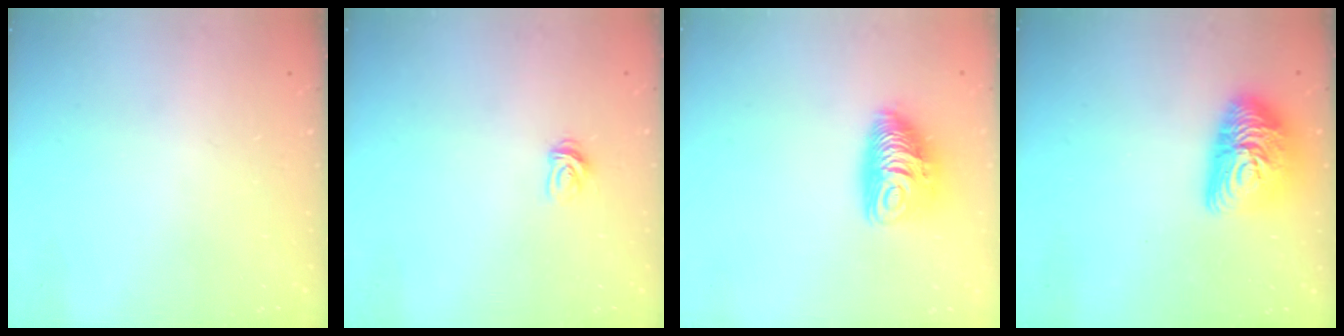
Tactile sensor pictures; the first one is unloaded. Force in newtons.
{"total": 3.8, "press": 3.8, "slide": 0.5}
{"total": 11.0, "press": 11.0, "slide": 0.8}
{"total": 13.2, "press": 13.2, "slide": 1.0}